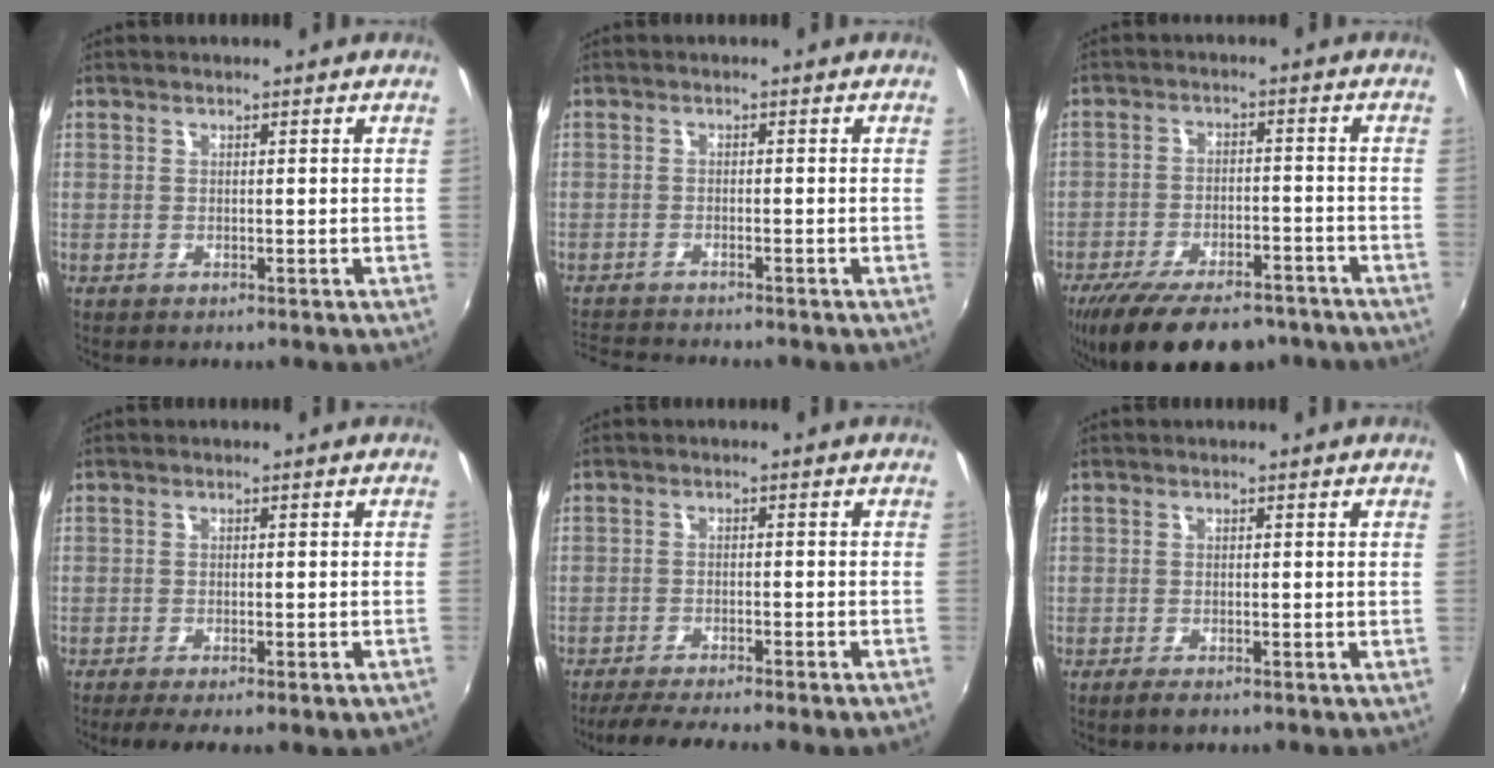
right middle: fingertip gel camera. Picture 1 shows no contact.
{"total": 5.8, "force": [-5.5, 0.2, 1.9], "torque": [-0.054, -0.012, -0.096]}
{"total": 18.5, "force": [-13.9, 7.4, 9.8], "torque": [-0.198, -0.025, -0.205]}
{"total": 5.2, "force": [-3.7, 0.3, 3.7], "torque": [-0.068, -0.015, -0.052]}
{"total": 8.0, "force": [-6.9, -0.6, 3.9], "torque": [-0.090, -0.012, -0.104]}
{"total": 2.1, "force": [-1.5, 0.7, 1.3], "torque": [-0.029, -0.006, -0.027]}